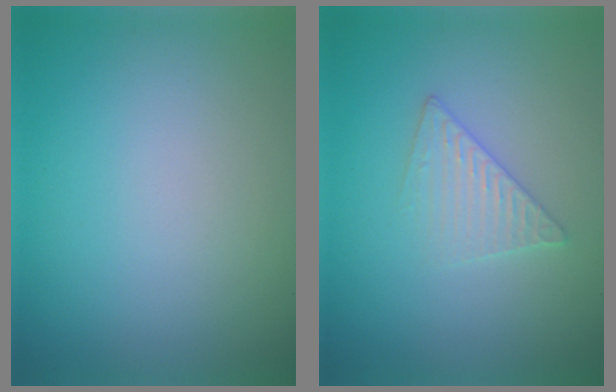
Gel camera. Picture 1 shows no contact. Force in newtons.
{"total": 2.4, "press": 2.3, "slide": 0.2}